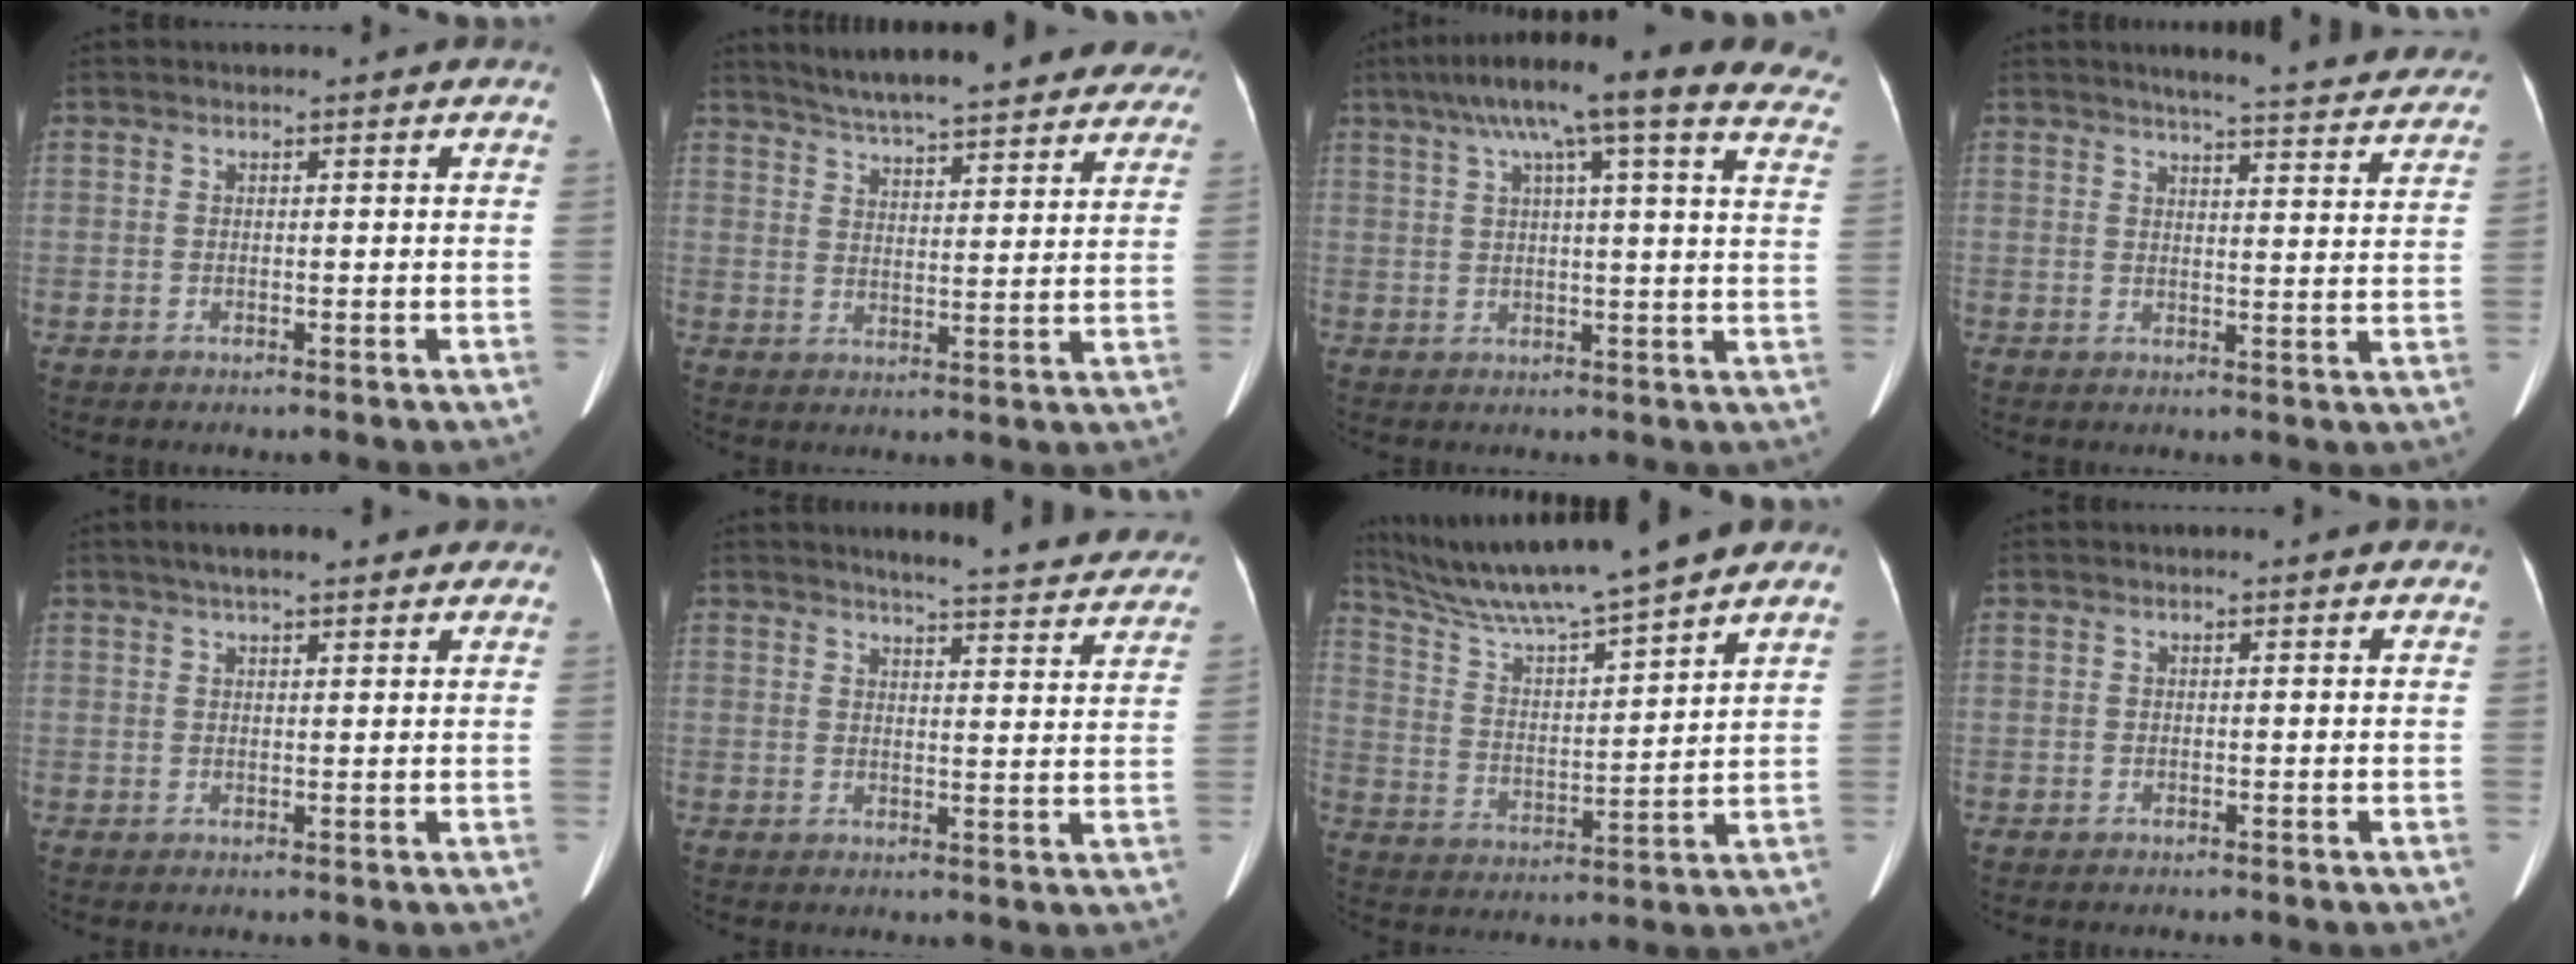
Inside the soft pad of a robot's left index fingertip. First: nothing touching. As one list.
[{"total": 23.8, "force": [21.1, 4.4, 10.2], "torque": [-0.158, -0.006, 0.268]}, {"total": 25.9, "force": [20.1, 3.0, 16.0], "torque": [-0.216, 0.021, 0.244]}, {"total": 17.4, "force": [16.2, 1.5, 6.2], "torque": [-0.072, -0.031, 0.180]}, {"total": 6.0, "force": [4.6, 1.3, 3.7], "torque": [-0.052, 0.031, 0.071]}, {"total": 15.4, "force": [14.5, 1.4, 4.9], "torque": [-0.049, -0.041, 0.154]}, {"total": 14.1, "force": [12.5, -1.2, 6.5], "torque": [-0.131, 0.007, 0.222]}, {"total": 0.0}]